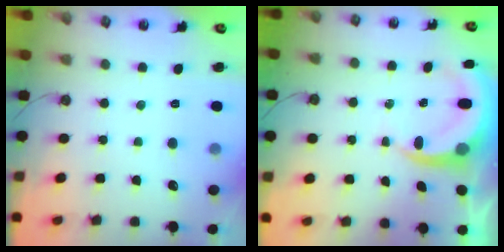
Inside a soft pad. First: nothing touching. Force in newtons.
{"total": 5.9, "press": 5.8, "slide": 1.0}